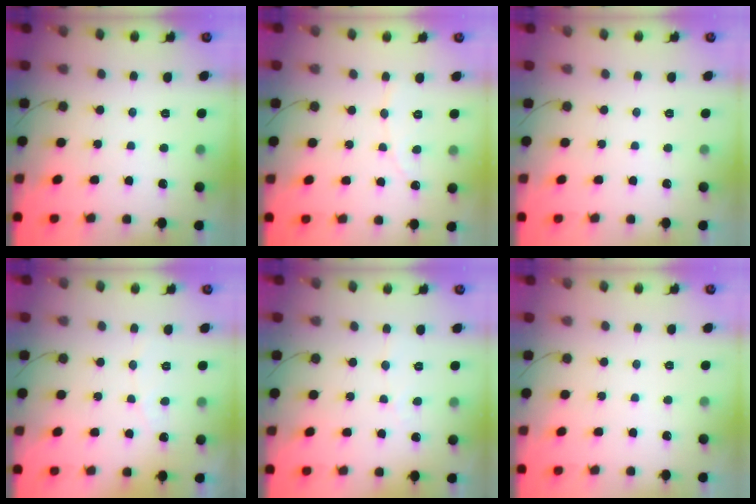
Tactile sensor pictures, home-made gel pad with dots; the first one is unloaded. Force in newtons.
{"total": 2.9, "press": 2.9, "slide": 0.3}
{"total": 0.0}
{"total": 2.8, "press": 2.8, "slide": 0.2}
{"total": 2.4, "press": 2.4, "slide": 0.2}
{"total": 0.0}